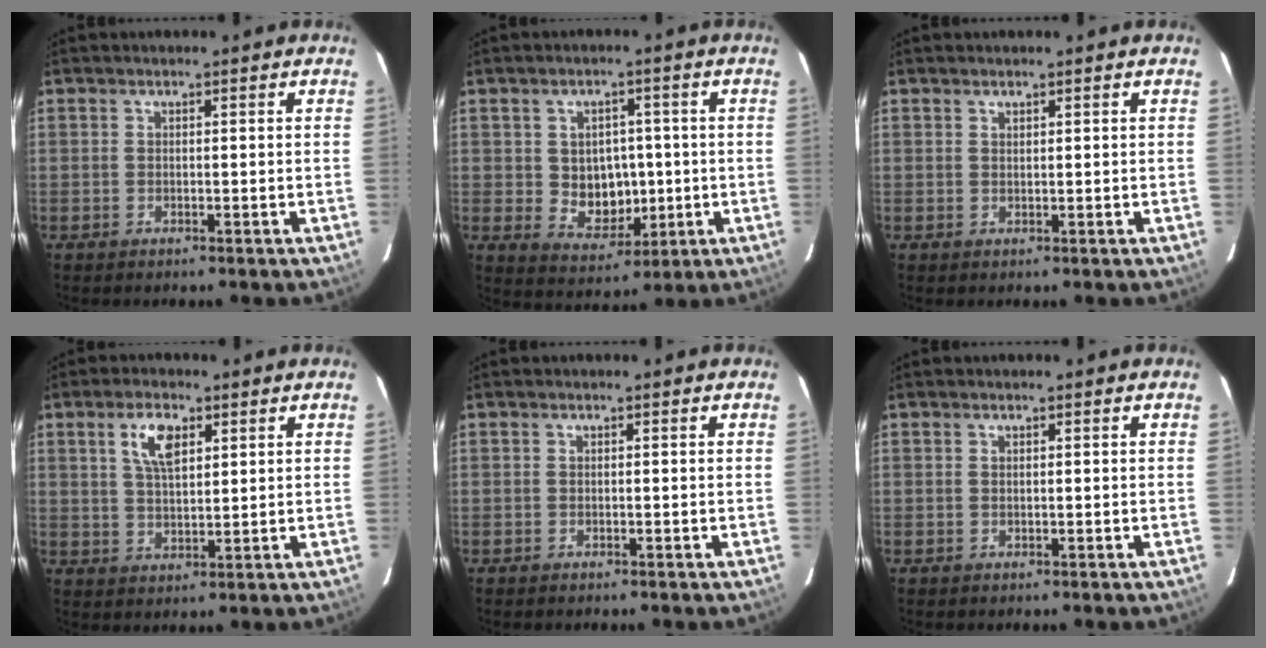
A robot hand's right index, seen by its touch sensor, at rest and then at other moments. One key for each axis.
{"total": 7.7, "fx": -0.2, "fy": 6.6, "fz": 4.0, "tx": -0.077, "ty": 0.002, "tz": 0.017}
{"total": 0.5, "fx": 0.5, "fy": 0.2, "fz": 0.1, "tx": -0.001, "ty": 0.001, "tz": 0.009}
{"total": 6.3, "fx": 2.8, "fy": 2.9, "fz": 4.8, "tx": -0.087, "ty": 0.009, "tz": 0.055}
{"total": 0.0}
{"total": 0.0}